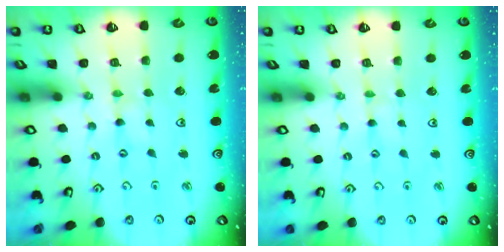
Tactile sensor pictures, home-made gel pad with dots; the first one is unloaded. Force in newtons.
{"total": 0.9, "press": 0.9, "slide": 0.2}